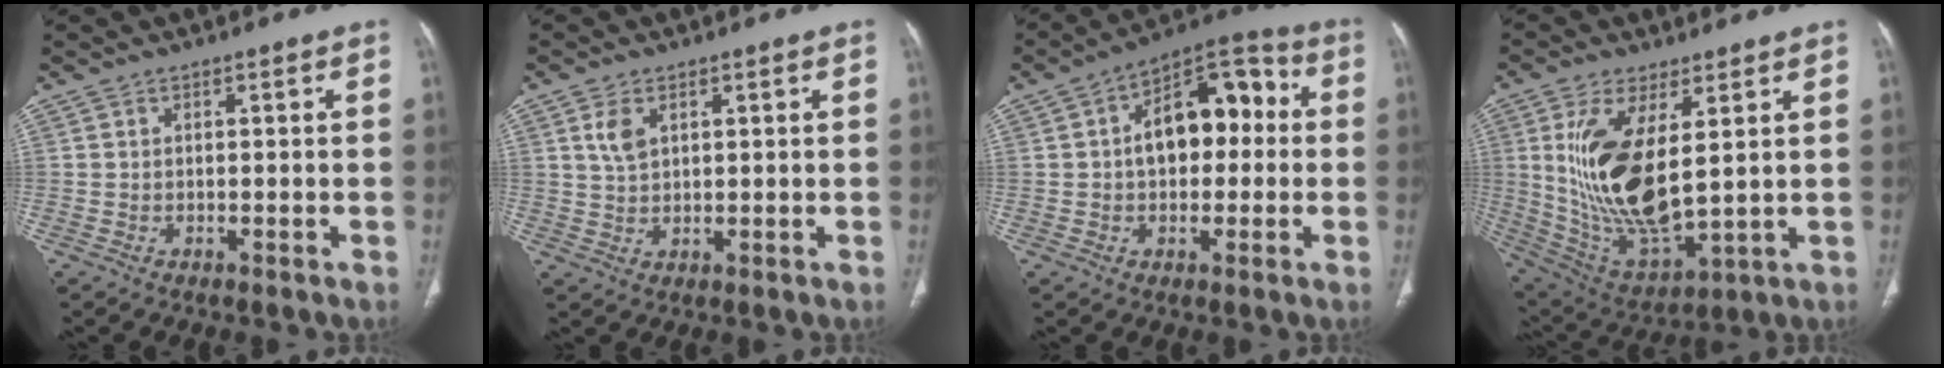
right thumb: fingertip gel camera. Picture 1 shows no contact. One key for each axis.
{"total": 4.0, "fx": 1.7, "fy": 2.4, "fz": 2.8, "tx": -0.052, "ty": -0.004, "tz": 0.039}
{"total": 14.6, "fx": 1.1, "fy": 8.9, "fz": 11.6, "tx": -0.137, "ty": 0.044, "tz": 0.007}
{"total": 18.2, "fx": 3.5, "fy": 7.6, "fz": 16.2, "tx": -0.317, "ty": -0.027, "tz": 0.085}